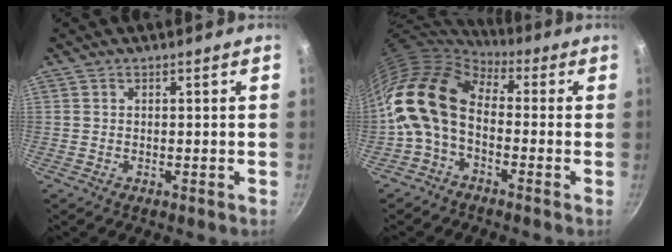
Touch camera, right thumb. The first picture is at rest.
{"total": 12.8, "force": [-1.4, 8.5, 9.5], "torque": [-0.162, 0.032, -0.045]}